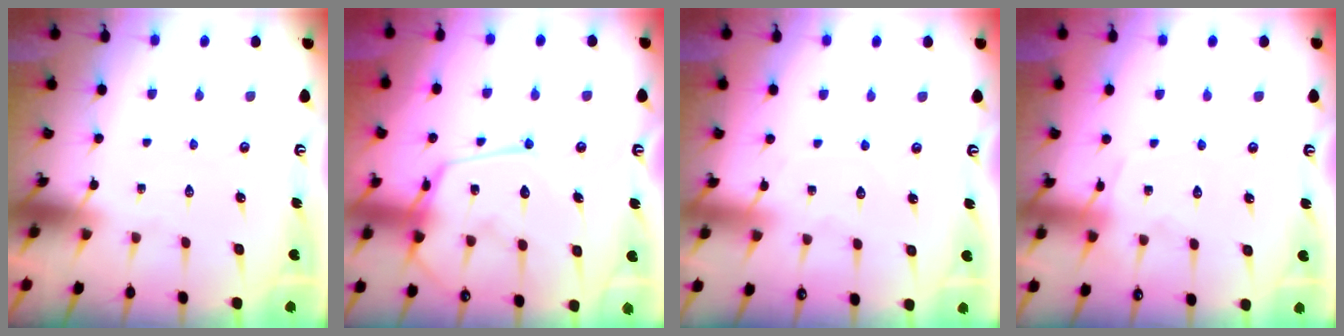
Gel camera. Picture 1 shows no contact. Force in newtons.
{"total": 15.0, "press": 15.0, "slide": 1.4}
{"total": 2.9, "press": 2.9, "slide": 0.3}
{"total": 6.2, "press": 6.1, "slide": 0.7}